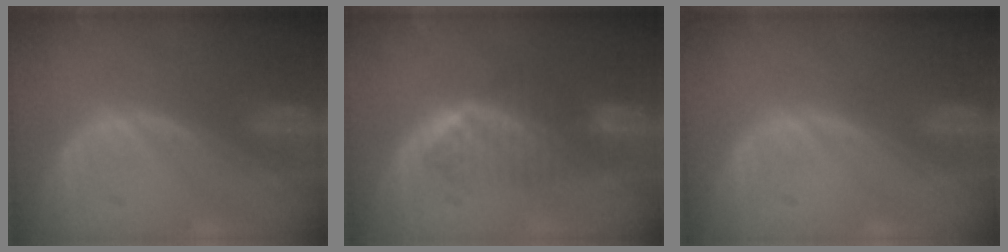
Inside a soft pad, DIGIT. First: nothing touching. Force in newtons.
{"total": 6.5, "press": 5.8, "slide": 2.9}
{"total": 0.0}